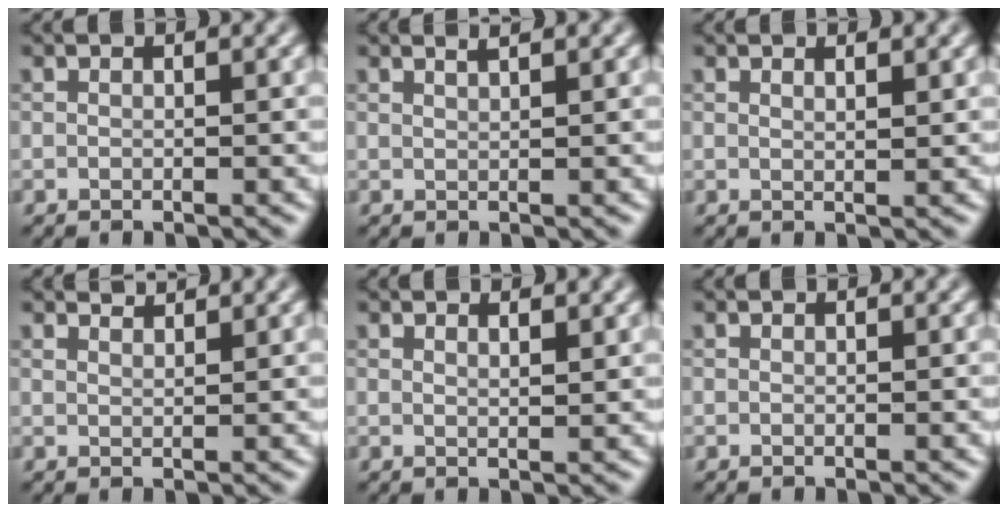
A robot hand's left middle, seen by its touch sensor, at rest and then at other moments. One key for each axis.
{"total": 1.2, "fx": 1.0, "fy": 0.3, "fz": 0.7, "tx": -0.004, "ty": 0.002, "tz": 0.002}
{"total": 1.0, "fx": 0.8, "fy": 0.3, "fz": 0.6, "tx": -0.007, "ty": -0.001, "tz": 0.007}
{"total": 1.7, "fx": 1.7, "fy": 0.0, "fz": 0.1, "tx": -0.004, "ty": 0.001, "tz": 0.020}
{"total": 1.4, "fx": 1.0, "fy": 0.4, "fz": 0.9, "tx": -0.011, "ty": 0.000, "tz": 0.008}
{"total": 0.0}